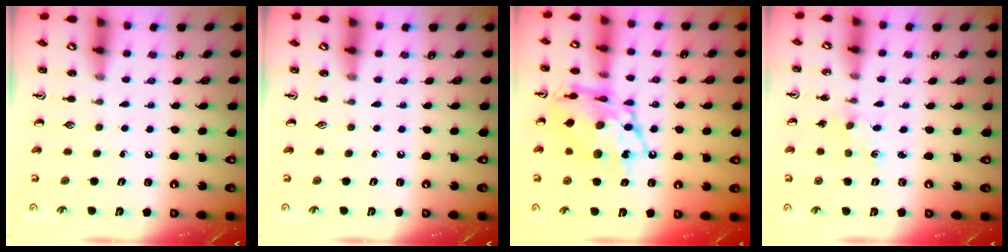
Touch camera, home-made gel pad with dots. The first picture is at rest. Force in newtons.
{"total": 0.0}
{"total": 17.2, "press": 17.1, "slide": 1.7}
{"total": 0.0}